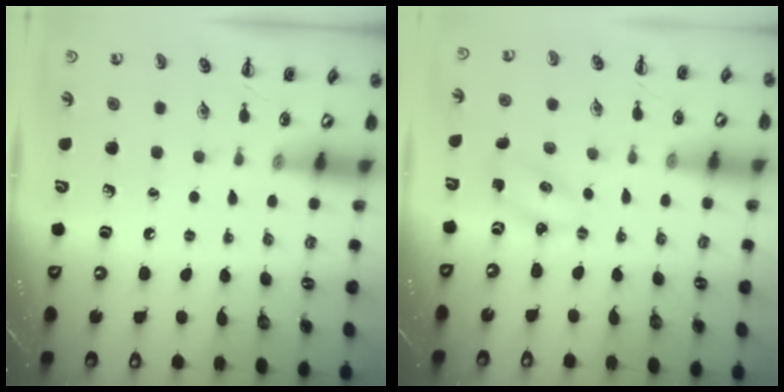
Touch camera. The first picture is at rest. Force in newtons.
{"total": 2.2, "press": 2.1, "slide": 0.6}